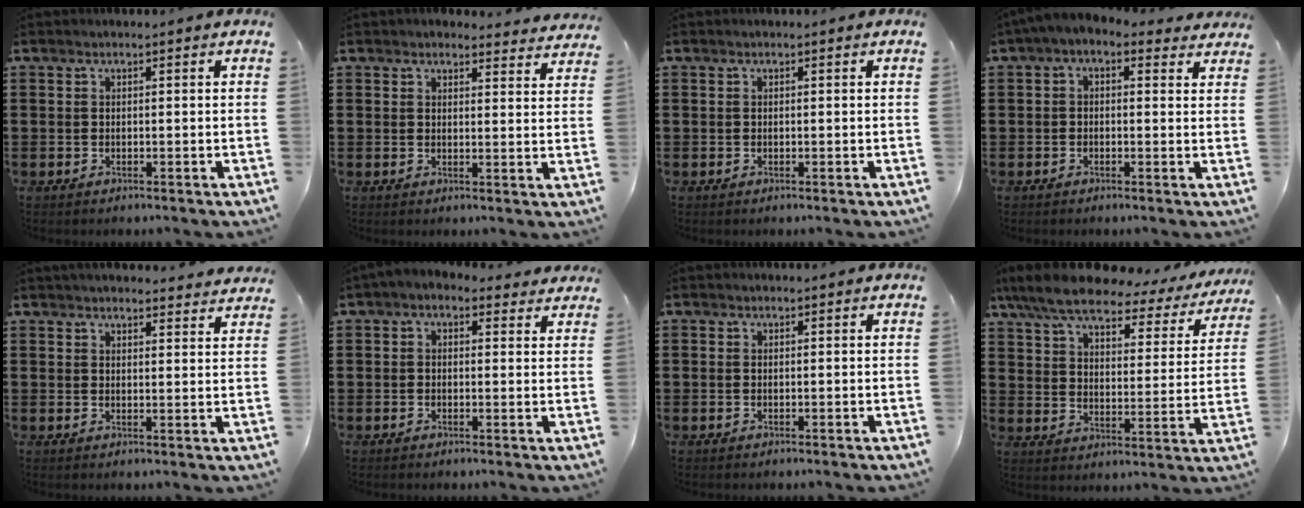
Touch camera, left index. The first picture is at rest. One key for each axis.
{"total": 3.0, "fx": 2.9, "fy": 0.4, "fz": 0.5, "tx": -0.010, "ty": -0.014, "tz": 0.052}
{"total": 0.0}
{"total": 1.8, "fx": 0.1, "fy": 1.1, "fz": 1.4, "tx": -0.032, "ty": 0.003, "tz": -0.003}
{"total": 3.0, "fx": 3.0, "fy": 0.0, "fz": 0.3, "tx": -0.008, "ty": -0.015, "tz": 0.055}
{"total": 2.1, "fx": 1.1, "fy": 1.3, "fz": 1.2, "tx": -0.028, "ty": 0.003, "tz": 0.019}
{"total": 0.0}
{"total": 8.4, "fx": 7.0, "fy": 1.9, "fz": 4.2, "tx": -0.113, "ty": -0.034, "tz": 0.120}